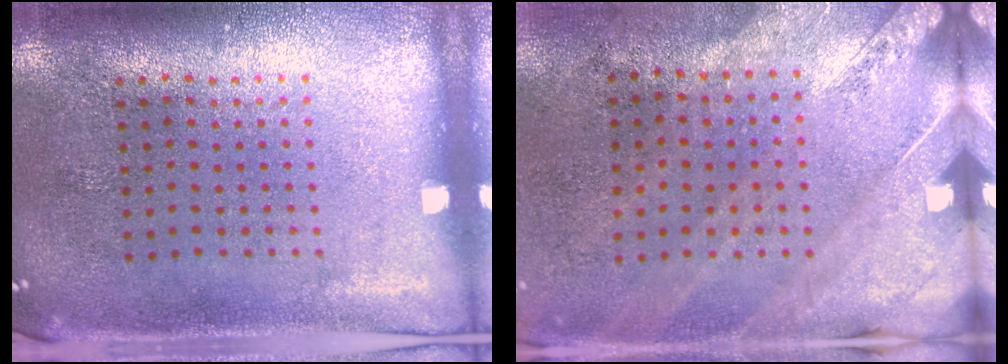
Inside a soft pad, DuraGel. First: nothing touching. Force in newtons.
{"total": 2.4, "press": 2.0, "slide": 1.3}